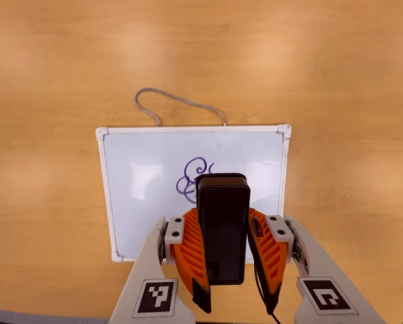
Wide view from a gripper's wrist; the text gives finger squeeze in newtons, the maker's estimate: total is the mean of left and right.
{"total": 8.0, "left": 6.4, "right": 9.7}